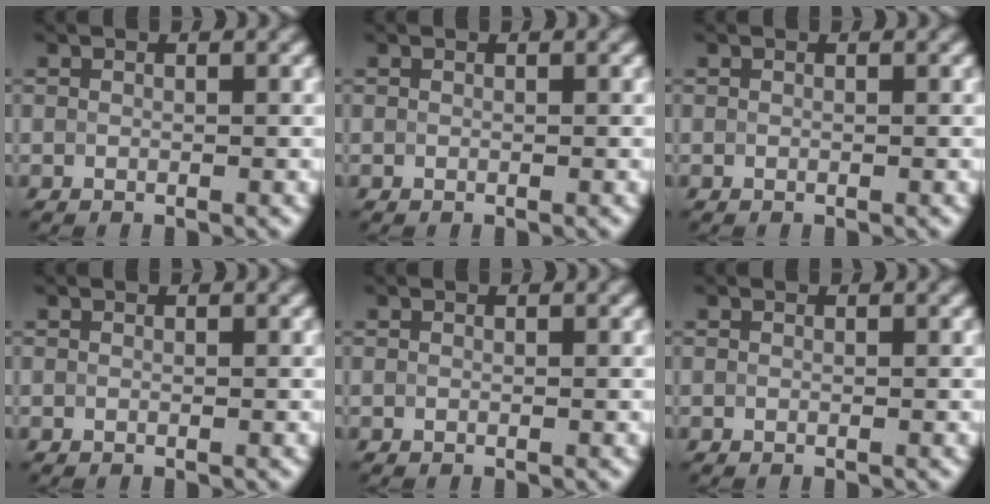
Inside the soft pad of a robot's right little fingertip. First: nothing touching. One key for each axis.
{"total": 0.0}
{"total": 0.0}
{"total": 0.0}
{"total": 0.0}
{"total": 0.0}